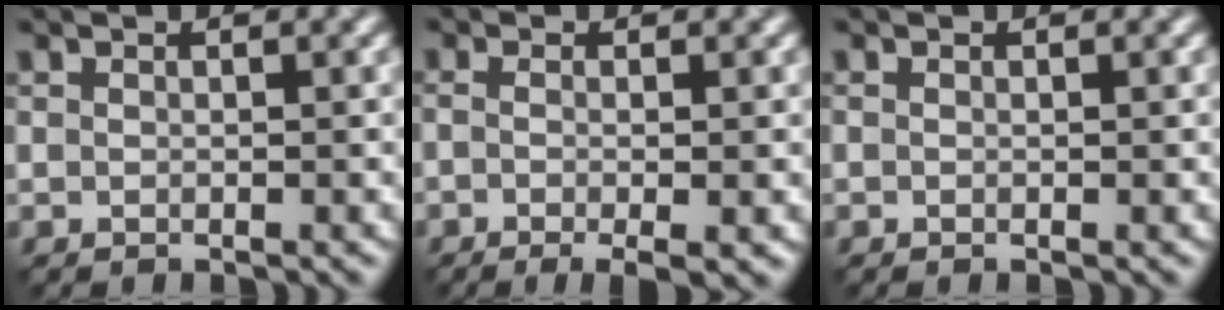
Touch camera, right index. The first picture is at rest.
{"total": 4.1, "force": [-1.3, 1.3, 3.7], "torque": [-0.049, 0.000, -0.008]}
{"total": 0.0}